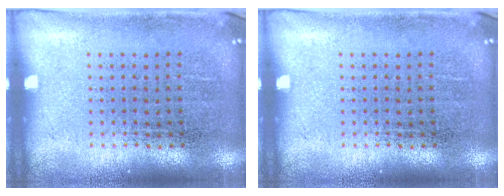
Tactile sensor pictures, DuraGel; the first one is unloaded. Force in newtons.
{"total": 0.0}